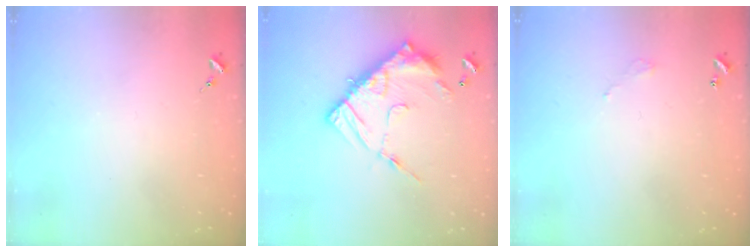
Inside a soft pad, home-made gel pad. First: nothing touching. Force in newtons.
{"total": 16.6, "press": 16.6, "slide": 1.5}
{"total": 3.0, "press": 3.0, "slide": 0.2}